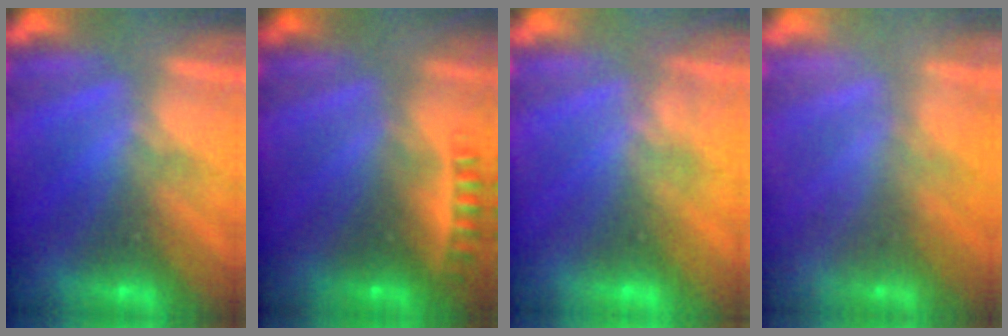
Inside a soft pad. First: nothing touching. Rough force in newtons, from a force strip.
{"total": 2.4}
{"total": 1.8}
{"total": 2.2}